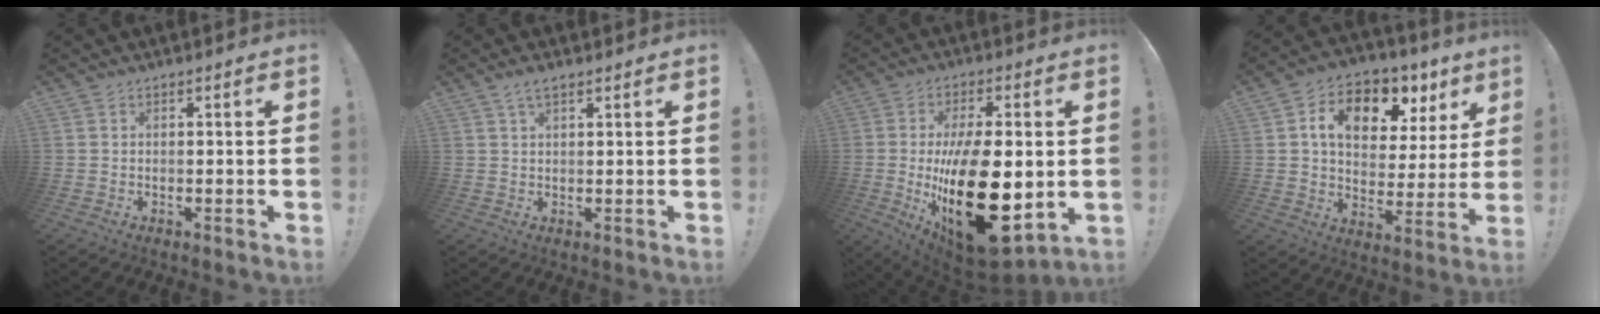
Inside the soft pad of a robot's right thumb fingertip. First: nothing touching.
{"total": 3.0, "force": [2.0, 0.9, 2.0], "torque": [-0.037, -0.007, 0.035]}
{"total": 29.9, "force": [-3.1, 14.0, 26.2], "torque": [-0.451, -0.009, -0.026]}
{"total": 13.6, "force": [6.9, 8.3, 8.3], "torque": [-0.130, -0.034, 0.121]}